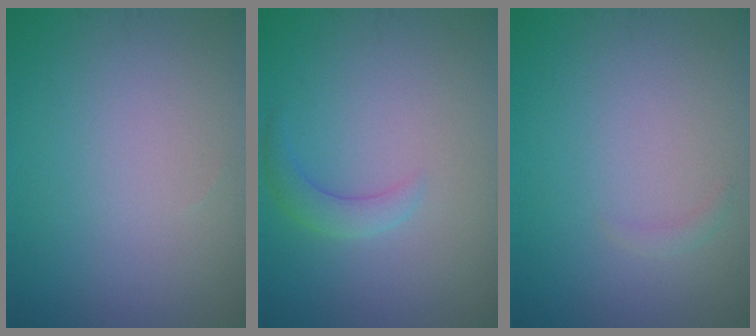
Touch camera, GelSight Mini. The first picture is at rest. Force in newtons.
{"total": 2.0, "press": 2.0, "slide": 0.1}
{"total": 0.7, "press": 0.7, "slide": 0.0}